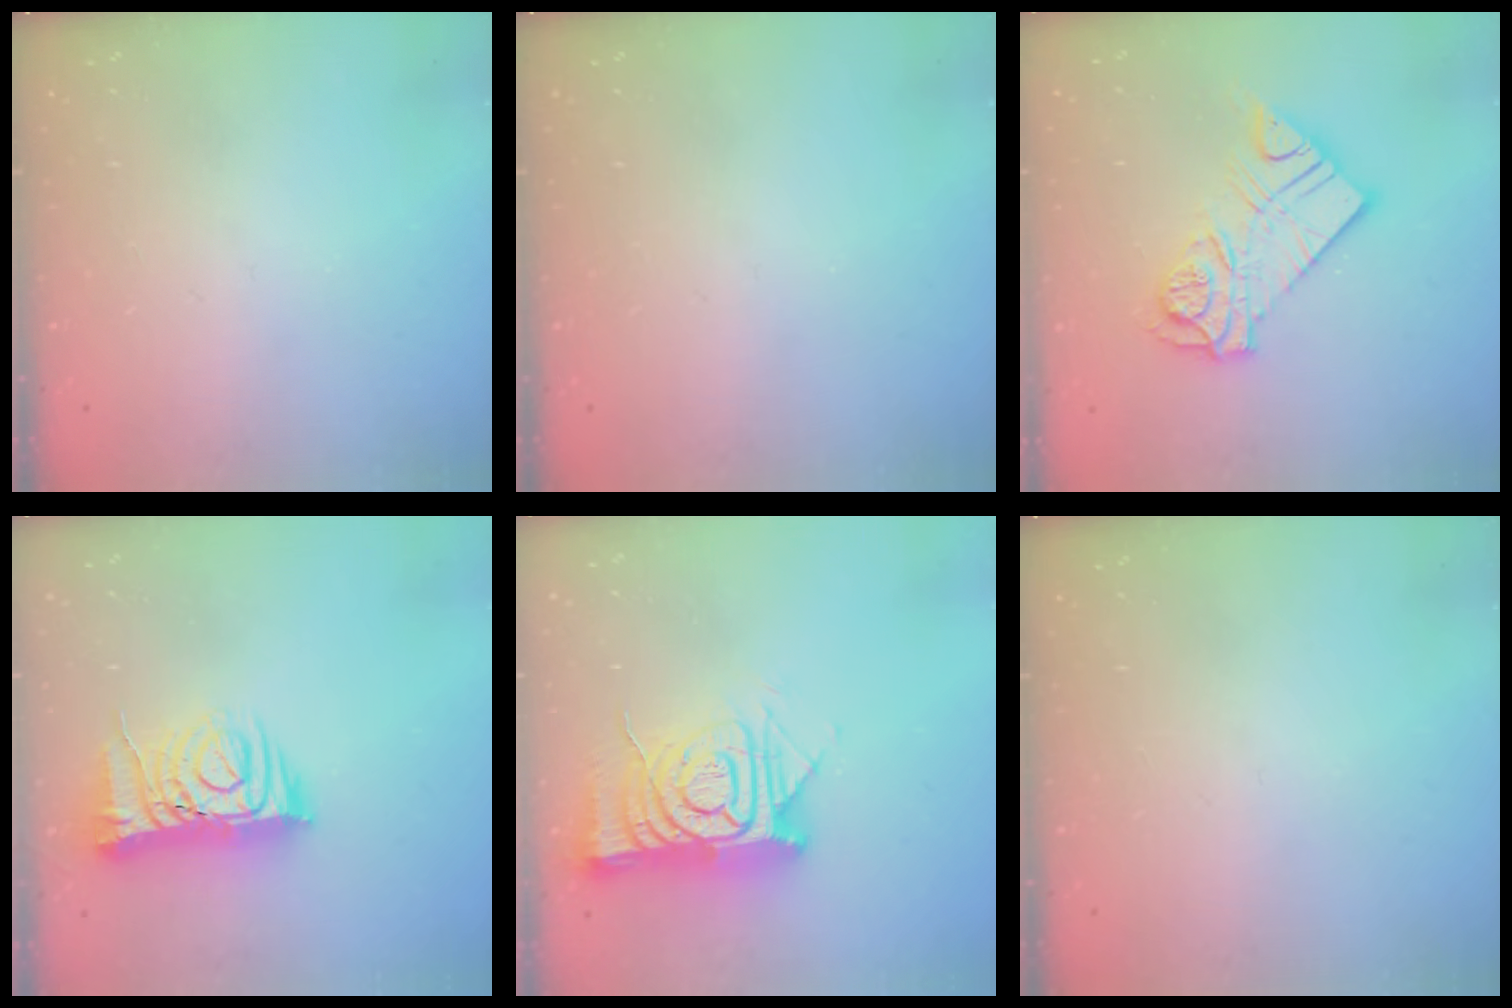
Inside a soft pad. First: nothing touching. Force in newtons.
{"total": 0.0}
{"total": 13.1, "press": 13.0, "slide": 1.3}
{"total": 10.1, "press": 10.0, "slide": 1.4}
{"total": 15.8, "press": 15.7, "slide": 1.4}
{"total": 0.0}